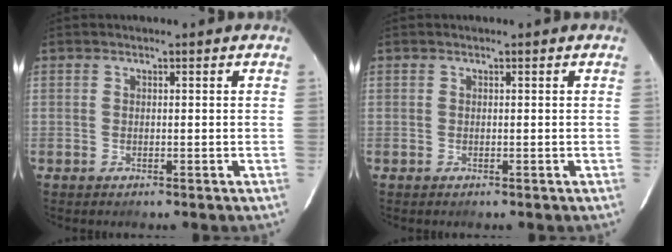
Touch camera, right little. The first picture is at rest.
{"total": 0.0}